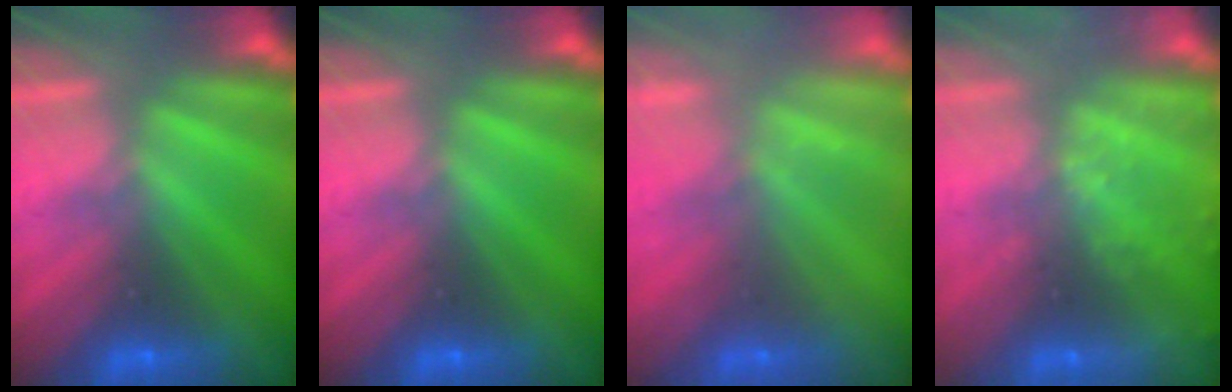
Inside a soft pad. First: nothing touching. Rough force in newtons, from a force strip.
{"total": 0.0}
{"total": 2.2}
{"total": 2.4}